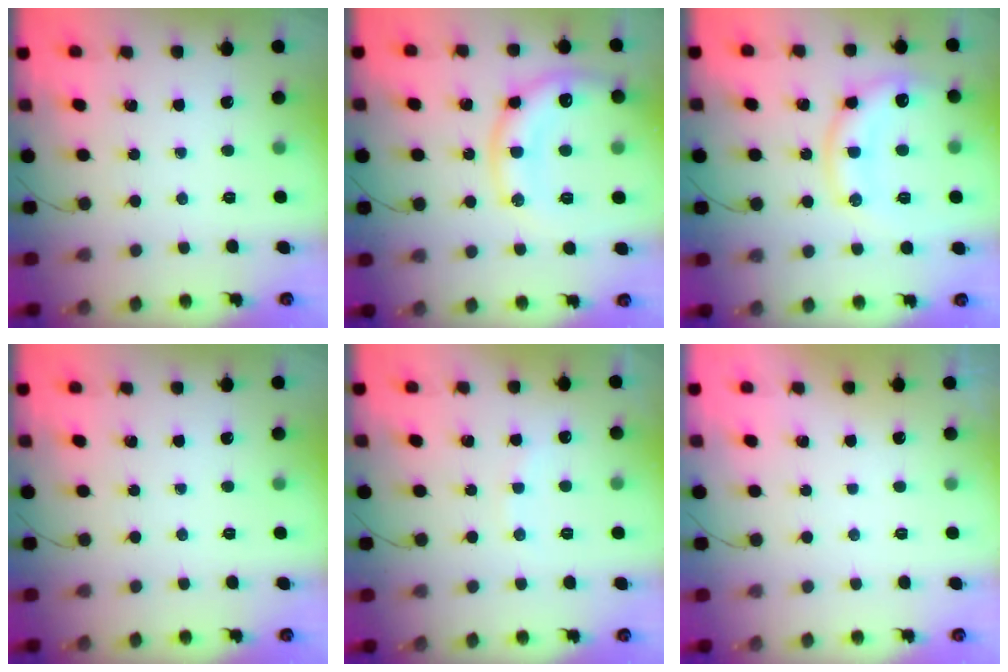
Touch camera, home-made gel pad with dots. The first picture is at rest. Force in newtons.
{"total": 16.0, "press": 16.0, "slide": 1.2}
{"total": 15.8, "press": 15.7, "slide": 1.1}
{"total": 0.0}
{"total": 5.9, "press": 5.8, "slide": 1.1}
{"total": 3.0, "press": 3.0, "slide": 0.1}